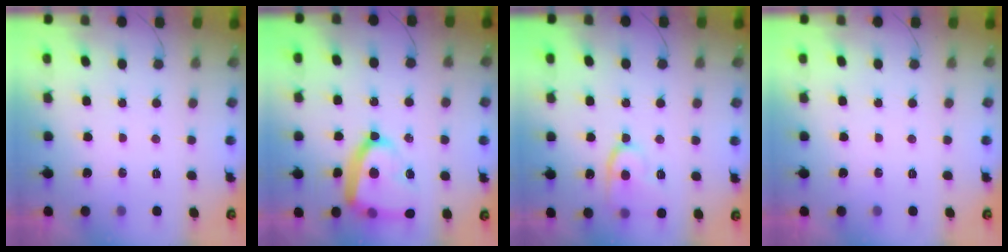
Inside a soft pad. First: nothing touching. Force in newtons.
{"total": 17.3, "press": 17.2, "slide": 1.5}
{"total": 12.4, "press": 12.4, "slide": 1.2}
{"total": 0.0}